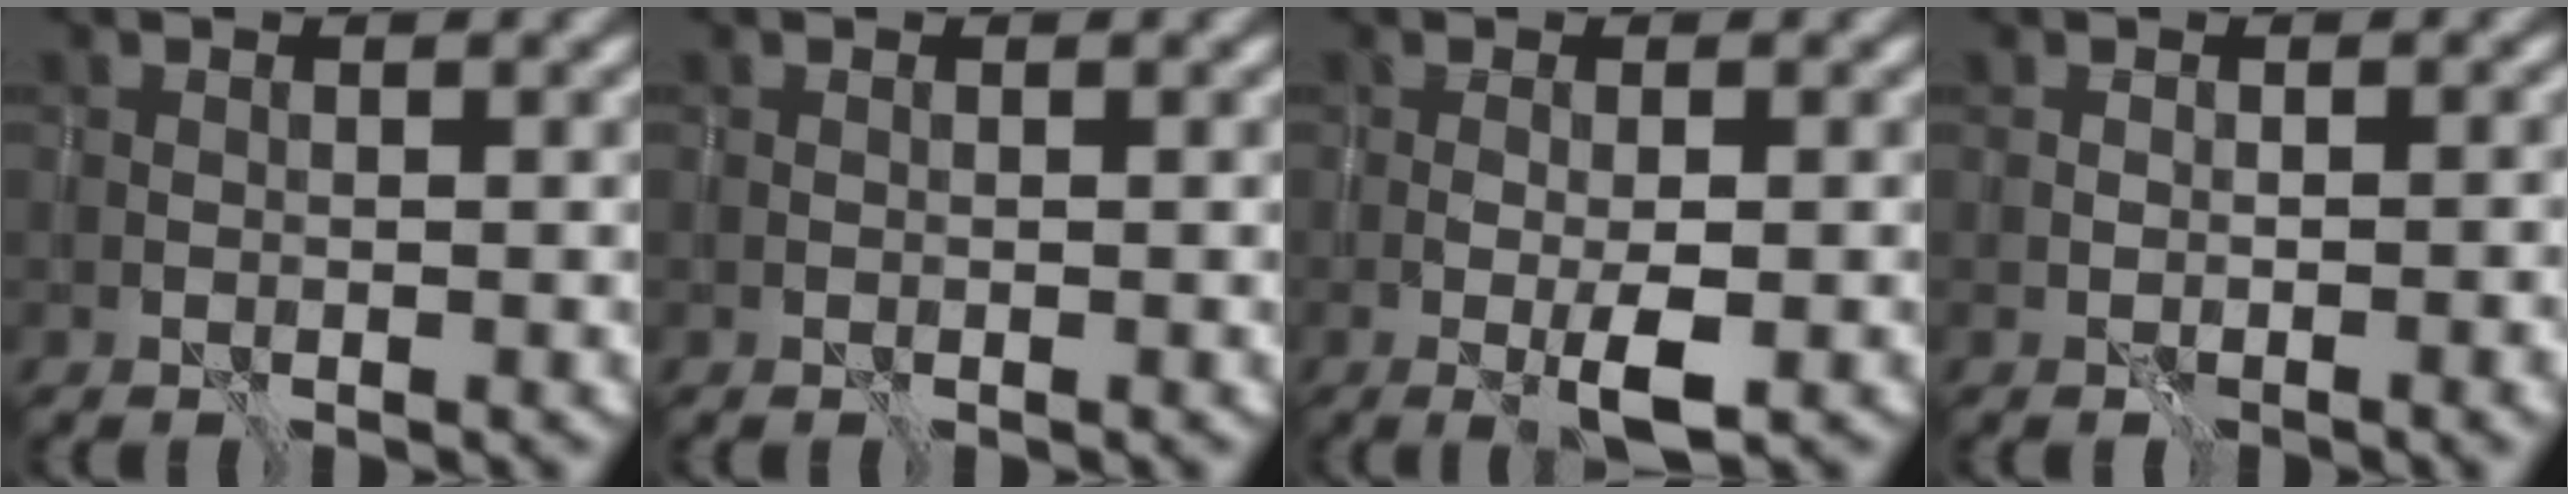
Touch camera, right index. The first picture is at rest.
{"total": 0.0}
{"total": 2.8, "force": [-0.7, 0.5, 2.6], "torque": [-0.051, -0.004, -0.012]}
{"total": 1.9, "force": [-0.9, 0.3, 1.7], "torque": [-0.022, 0.000, -0.014]}